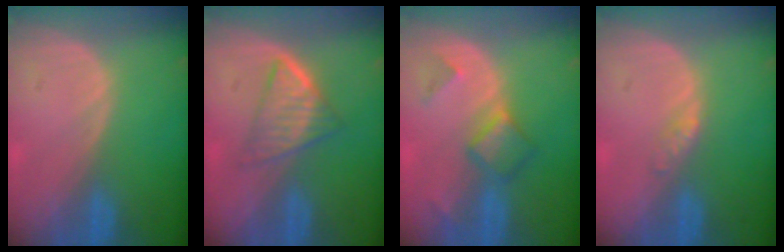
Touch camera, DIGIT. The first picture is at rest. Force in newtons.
{"total": 5.4, "press": 5.0, "slide": 2.0}
{"total": 4.9, "press": 4.8, "slide": 0.9}
{"total": 1.4, "press": 1.4, "slide": 0.1}